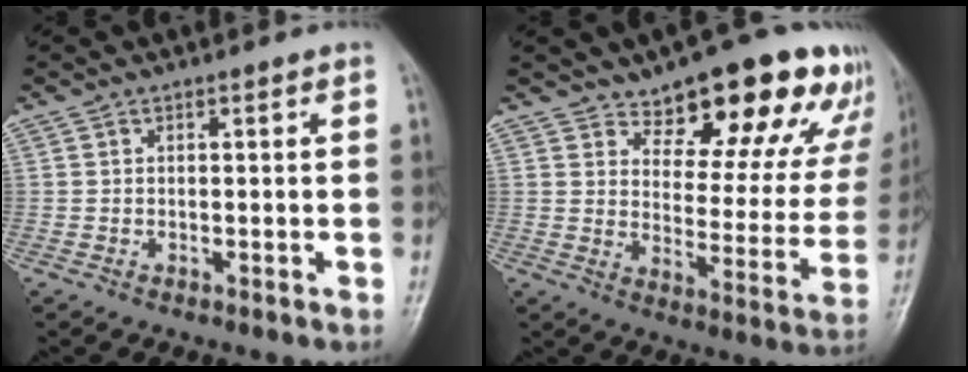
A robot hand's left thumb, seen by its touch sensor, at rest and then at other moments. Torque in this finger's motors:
{"motor_torque": [0.56, 0.43, 0.02, -0.71, 0.06]}